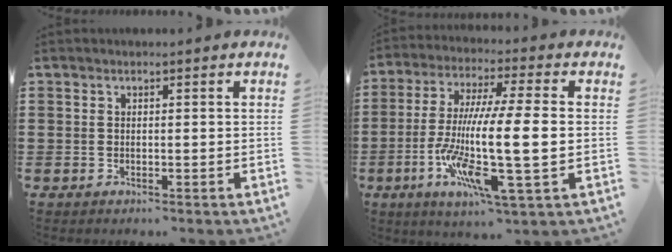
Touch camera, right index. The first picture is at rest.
{"total": 15.5, "force": [-2.9, 1.9, 15.1], "torque": [-0.295, -0.008, -0.057]}